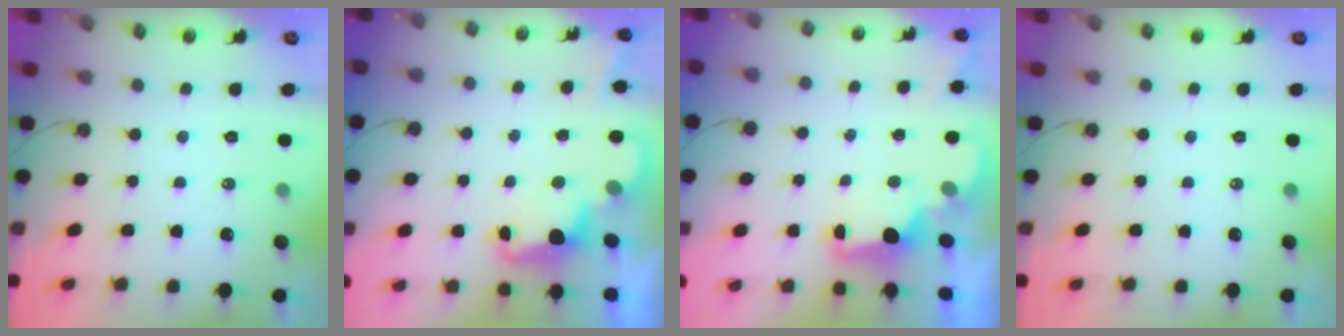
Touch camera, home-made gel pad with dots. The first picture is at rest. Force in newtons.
{"total": 2.4, "press": 2.3, "slide": 0.5}
{"total": 2.2, "press": 2.0, "slide": 0.8}
{"total": 0.0}